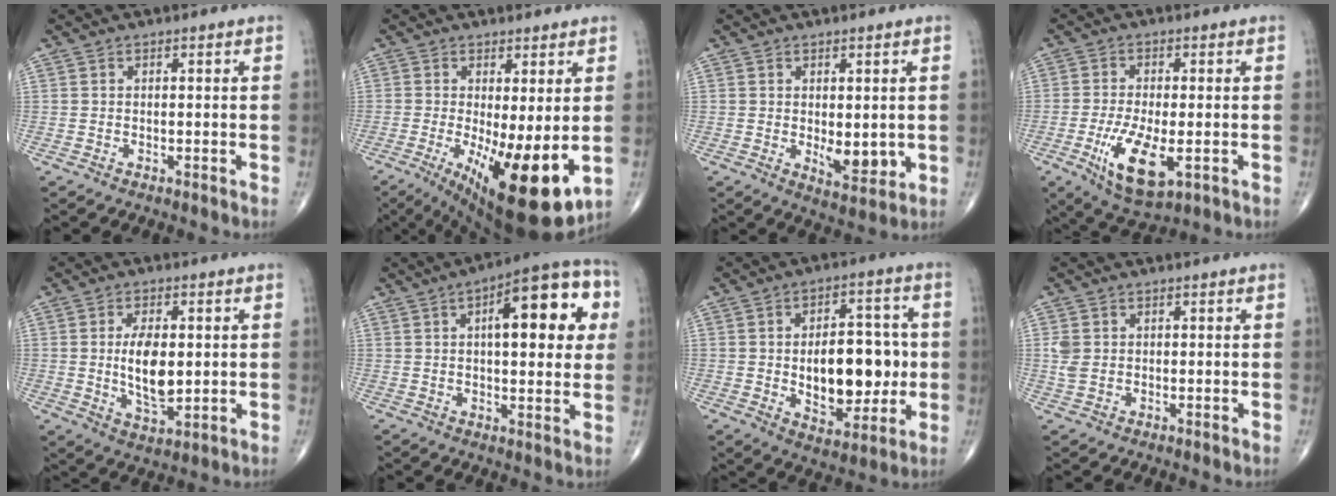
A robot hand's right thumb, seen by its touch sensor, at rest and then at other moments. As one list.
[{"total": 15.6, "force": [-3.0, 4.8, 14.5], "torque": [-0.220, -0.030, -0.025]}, {"total": 6.3, "force": [-0.3, 3.1, 5.5], "torque": [-0.058, -0.015, 0.007]}, {"total": 10.7, "force": [-3.2, 4.2, 9.3], "torque": [-0.172, -0.014, -0.048]}, {"total": 9.6, "force": [0.4, 4.8, 8.3], "torque": [-0.135, -0.014, 0.015]}, {"total": 17.9, "force": [4.7, 6.9, 15.8], "torque": [-0.175, 0.016, 0.056]}, {"total": 16.6, "force": [-0.8, 9.4, 13.6], "torque": [-0.158, 0.011, -0.002]}, {"total": 3.0, "force": [0.4, 2.3, 1.9], "torque": [-0.042, 0.002, 0.011]}]